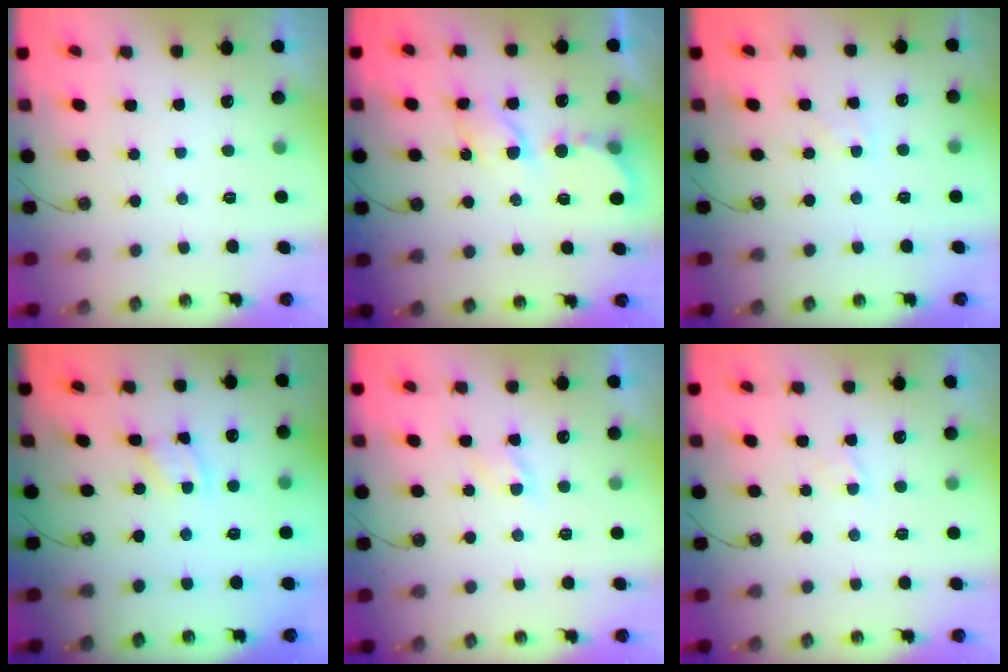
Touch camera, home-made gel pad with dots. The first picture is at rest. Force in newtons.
{"total": 6.2, "press": 6.2, "slide": 0.3}
{"total": 2.7, "press": 2.7, "slide": 0.4}
{"total": 2.1, "press": 2.1, "slide": 0.0}
{"total": 2.8, "press": 2.7, "slide": 0.4}
{"total": 1.5, "press": 1.5, "slide": 0.3}